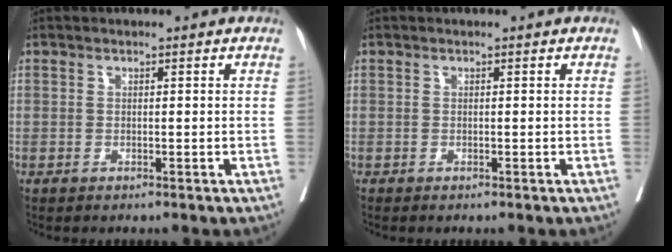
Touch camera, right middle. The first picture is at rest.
{"total": 0.0}